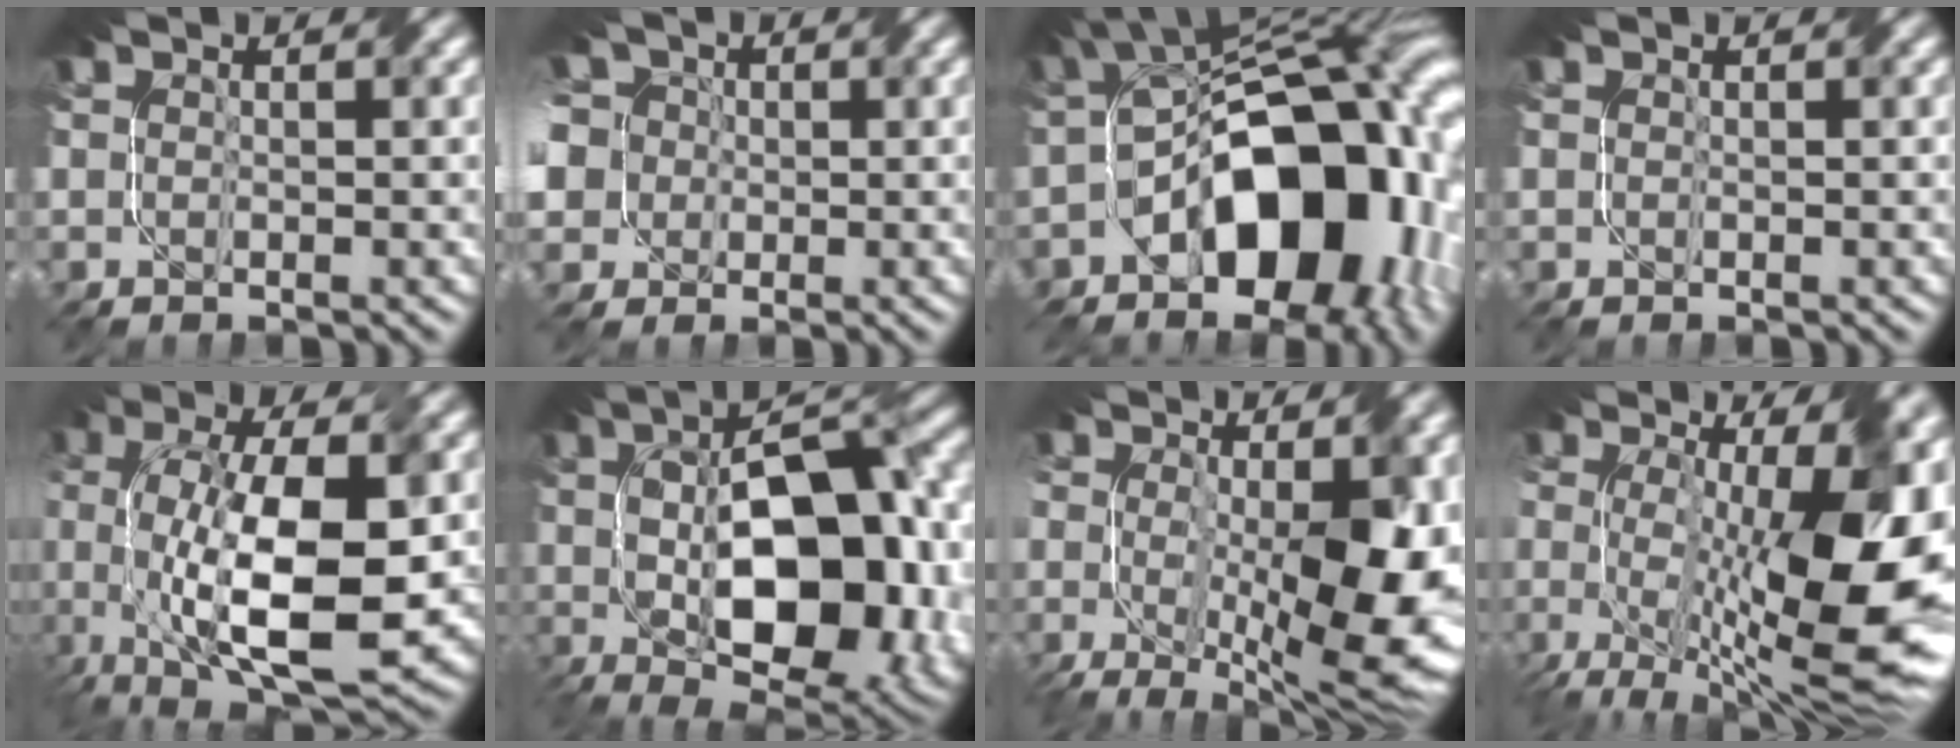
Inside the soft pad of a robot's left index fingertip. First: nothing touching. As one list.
[{"total": 10.1, "force": [1.2, 8.9, 4.6], "torque": [-0.098, 0.035, -0.027]}, {"total": 15.9, "force": [-4.7, 9.6, 11.7], "torque": [-0.130, 0.024, -0.085]}, {"total": 0.0}, {"total": 13.2, "force": [-1.5, 5.8, 11.7], "torque": [-0.210, -0.011, -0.020]}, {"total": 17.0, "force": [0.0, 8.9, 14.5], "torque": [-0.198, -0.009, 0.021]}, {"total": 11.8, "force": [-1.5, 4.8, 10.7], "torque": [-0.173, -0.021, -0.013]}, {"total": 15.4, "force": [-1.2, 6.4, 14.0], "torque": [-0.201, -0.015, -0.003]}]